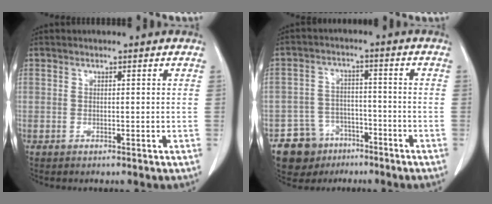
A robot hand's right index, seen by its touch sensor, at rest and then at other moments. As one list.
[{"total": 8.0, "force": [-5.1, 6.1, 0.8], "torque": [-0.012, 0.017, -0.077]}]